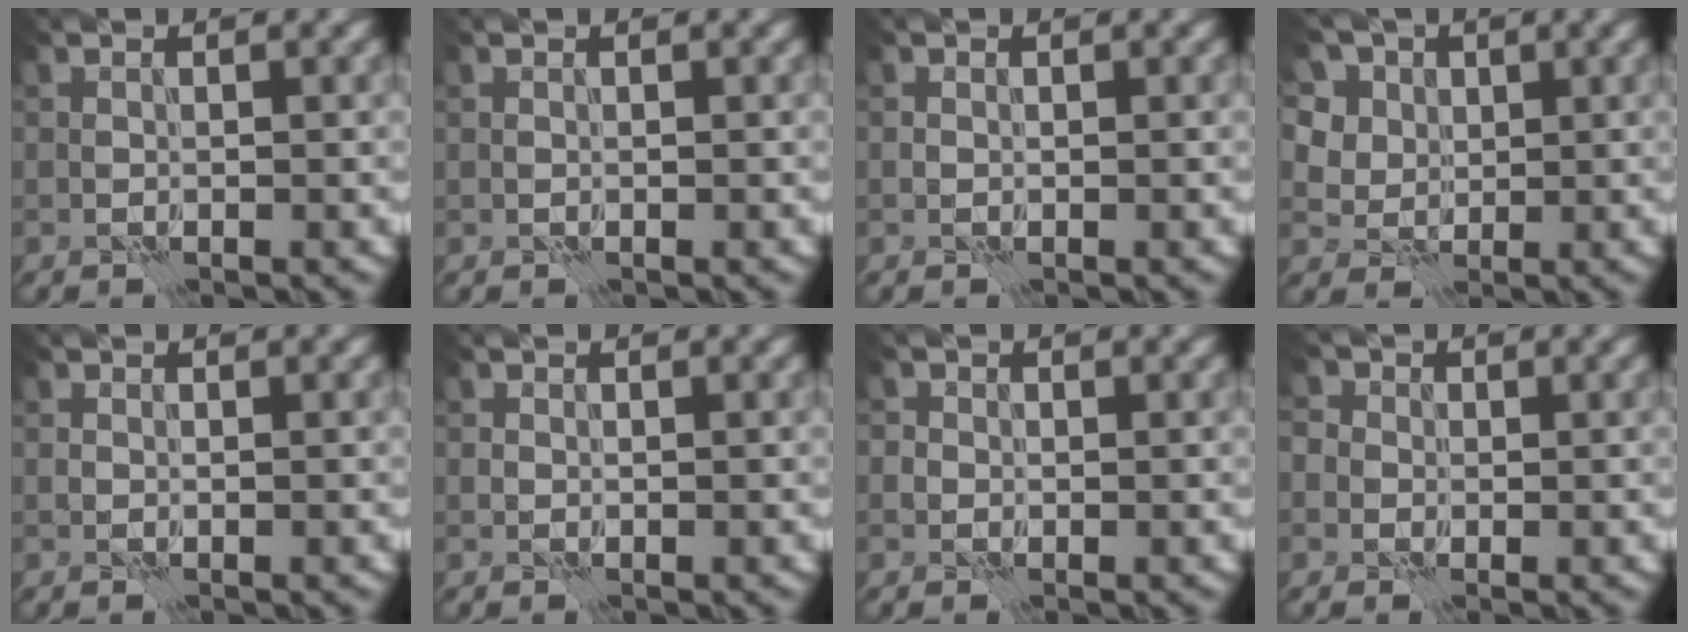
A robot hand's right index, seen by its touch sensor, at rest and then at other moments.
{"total": 0.0}
{"total": 0.0}
{"total": 9.5, "force": [5.0, 6.9, 4.2], "torque": [-0.105, 0.017, 0.062]}
{"total": 0.0}
{"total": 0.0}
{"total": 1.2, "force": [-0.1, 1.2, 0.1], "torque": [0.008, 0.004, -0.019]}
{"total": 4.3, "force": [0.9, 4.0, 1.4], "torque": [-0.027, 0.030, -0.025]}